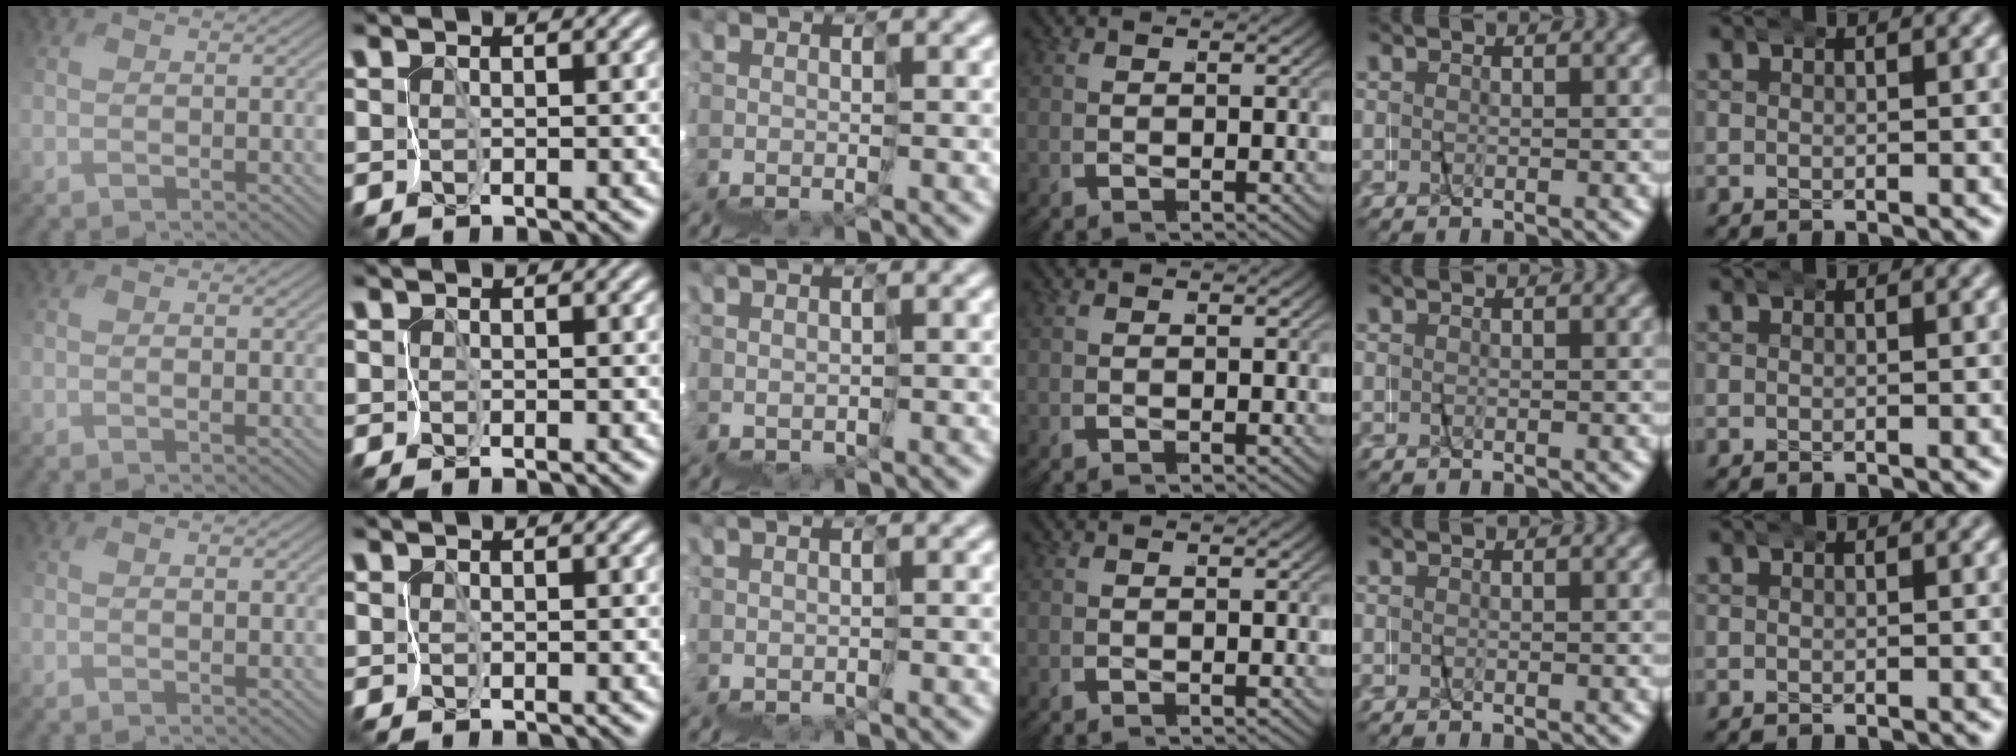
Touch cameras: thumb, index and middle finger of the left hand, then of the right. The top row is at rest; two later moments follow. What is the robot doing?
{"motion": "wrap", "object": "napkin"}